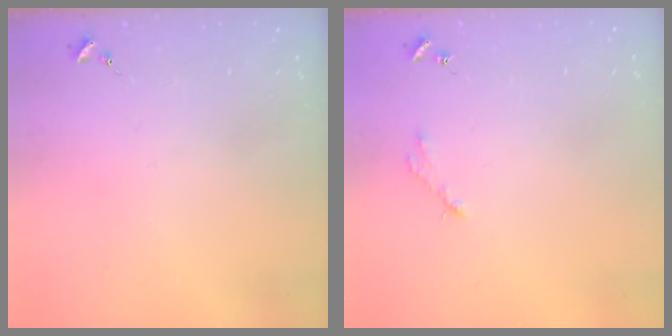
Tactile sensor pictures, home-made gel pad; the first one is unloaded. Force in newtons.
{"total": 2.8, "press": 2.8, "slide": 0.4}